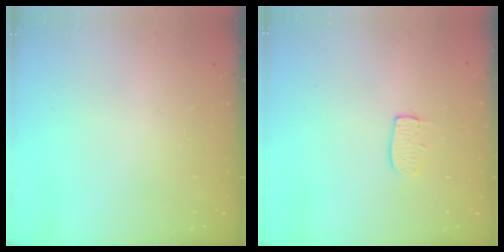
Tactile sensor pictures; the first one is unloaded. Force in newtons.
{"total": 6.7, "press": 6.6, "slide": 0.4}